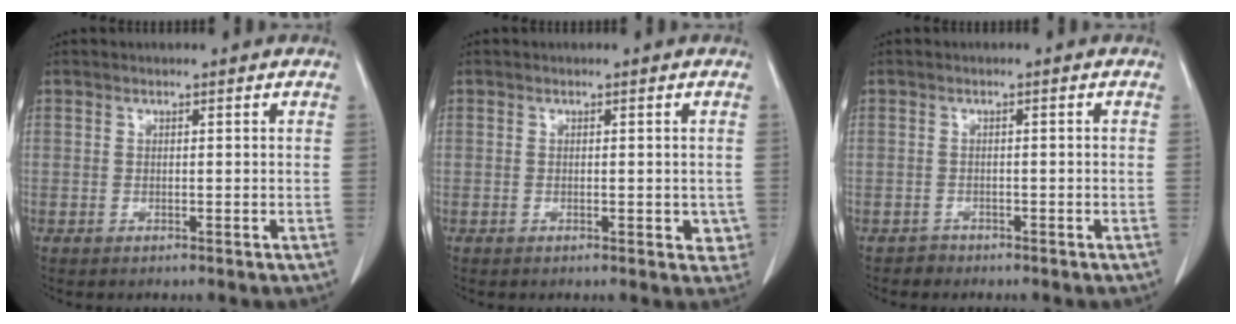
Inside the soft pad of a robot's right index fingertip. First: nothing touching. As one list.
[{"total": 2.9, "force": [-0.5, 1.7, 2.3], "torque": [-0.007, 0.001, -0.003]}, {"total": 1.0, "force": [-0.9, 0.4, -0.2], "torque": [0.004, 0.001, -0.018]}]